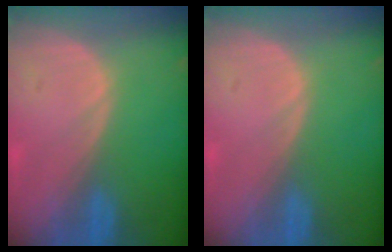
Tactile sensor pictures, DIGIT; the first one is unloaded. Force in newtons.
{"total": 0.0}